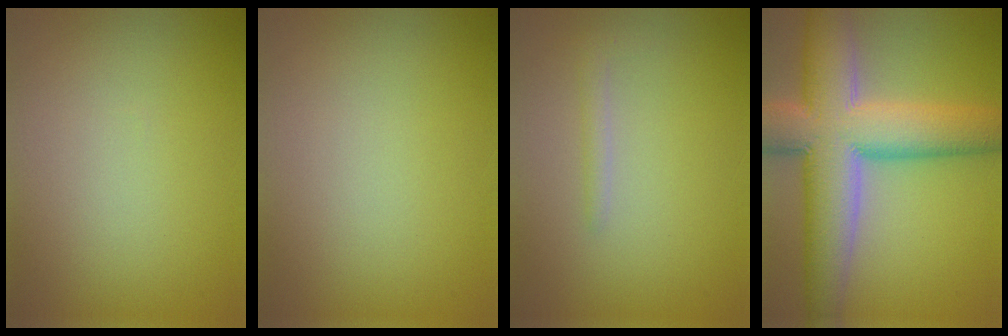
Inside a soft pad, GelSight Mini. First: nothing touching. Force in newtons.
{"total": 0.0}
{"total": 0.9, "press": 0.9, "slide": 0.1}
{"total": 11.9, "press": 11.9, "slide": 0.8}